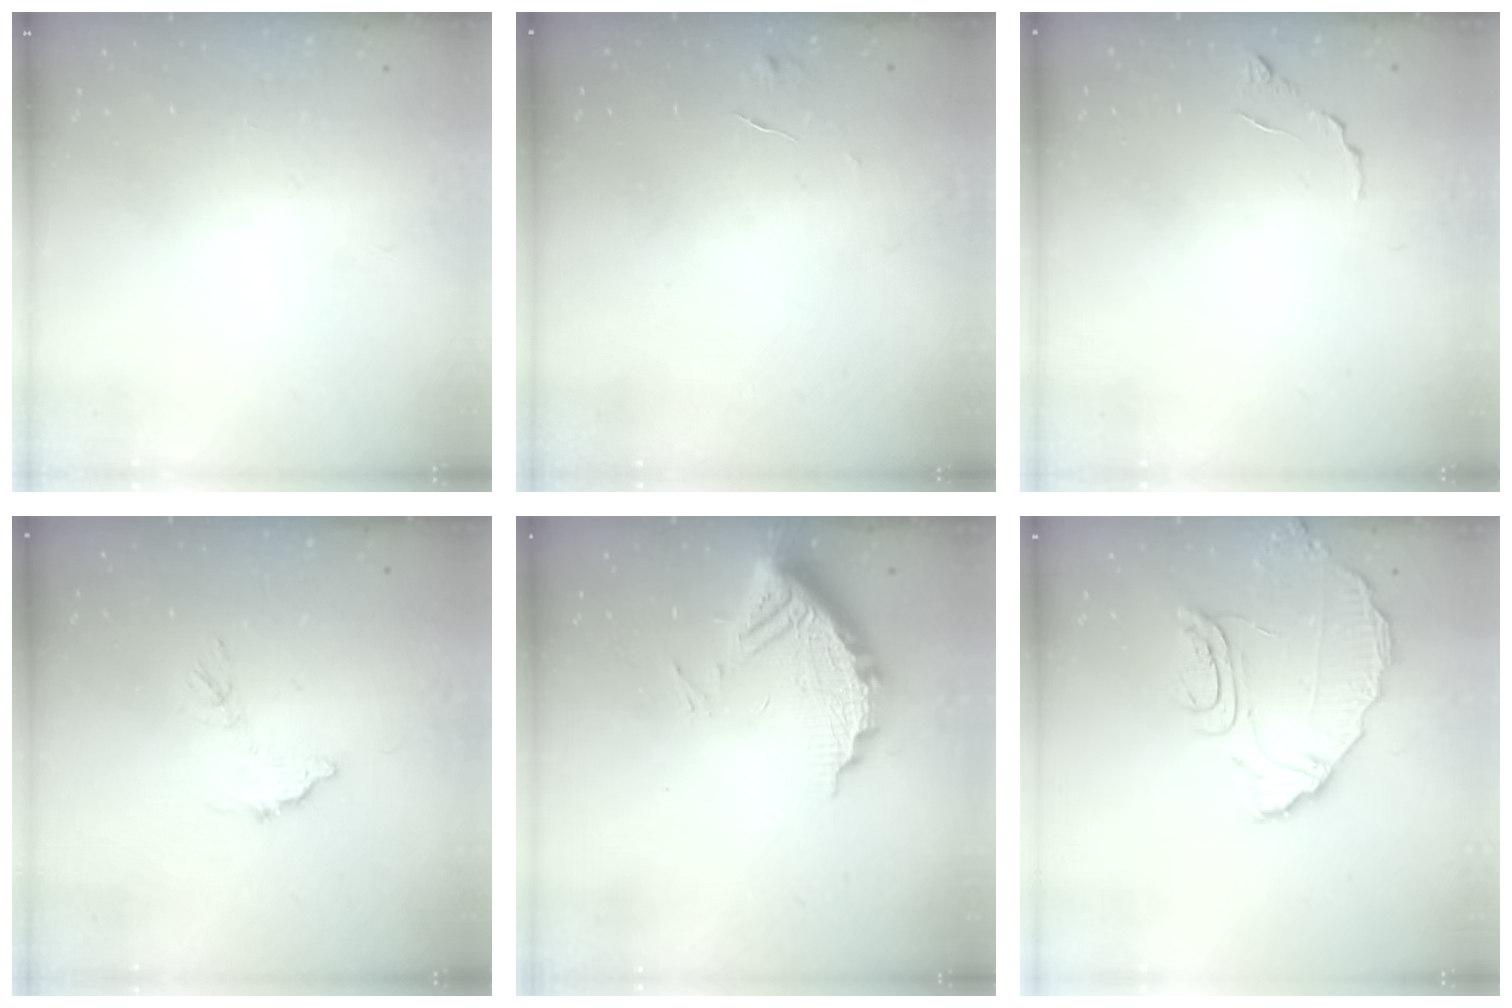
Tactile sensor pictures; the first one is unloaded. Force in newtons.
{"total": 5.4, "press": 5.4, "slide": 0.3}
{"total": 6.0, "press": 6.0, "slide": 0.3}
{"total": 7.9, "press": 7.9, "slide": 0.3}
{"total": 11.0, "press": 11.0, "slide": 1.0}
{"total": 9.4, "press": 9.3, "slide": 1.0}